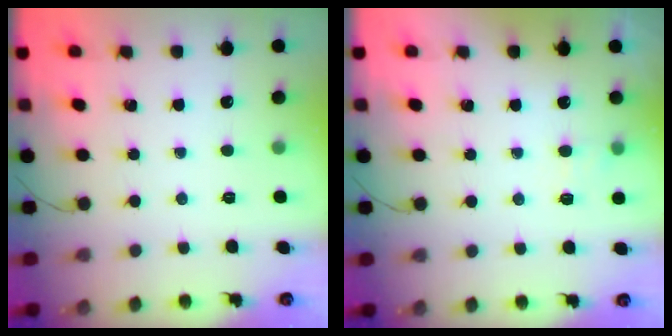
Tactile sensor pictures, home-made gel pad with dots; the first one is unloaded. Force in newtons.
{"total": 6.5, "press": 6.4, "slide": 1.4}